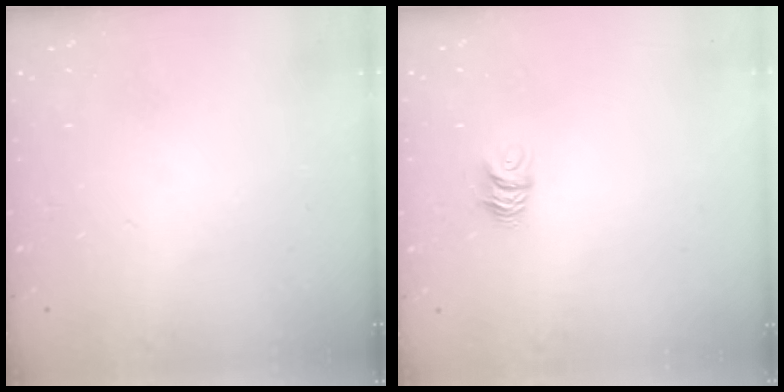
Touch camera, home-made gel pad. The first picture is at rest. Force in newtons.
{"total": 5.5, "press": 5.5, "slide": 0.2}